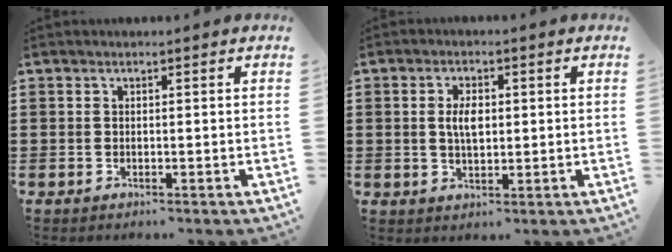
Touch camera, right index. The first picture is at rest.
{"total": 4.0, "force": [0.4, 1.9, 3.4], "torque": [-0.061, 0.005, 0.003]}